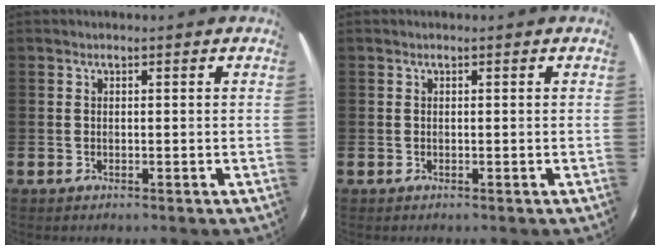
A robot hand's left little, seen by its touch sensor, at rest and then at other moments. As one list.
[{"total": 0.0}]